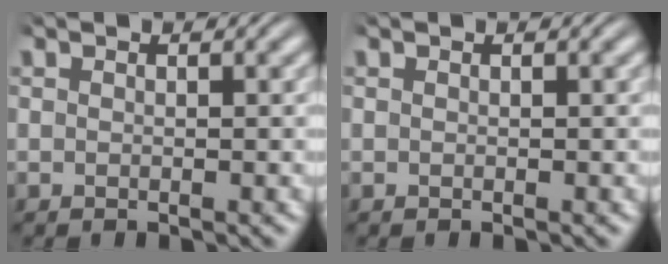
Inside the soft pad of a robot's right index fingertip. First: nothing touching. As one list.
[{"total": 0.0}]